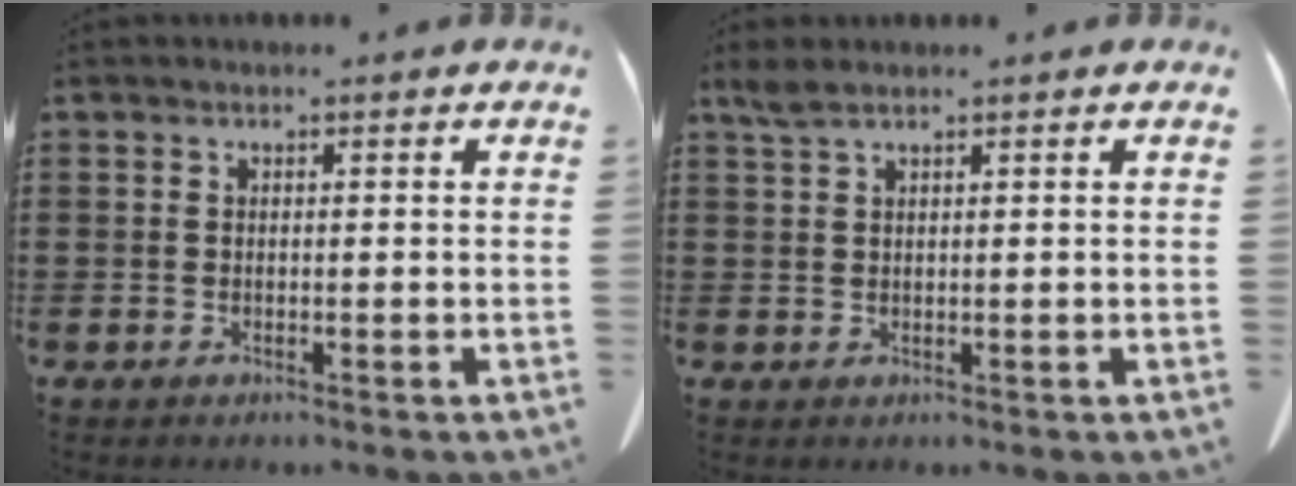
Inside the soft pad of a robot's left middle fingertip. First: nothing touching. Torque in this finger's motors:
{"motor_torque": [0.01, 0.00, 0.01, 0.01]}